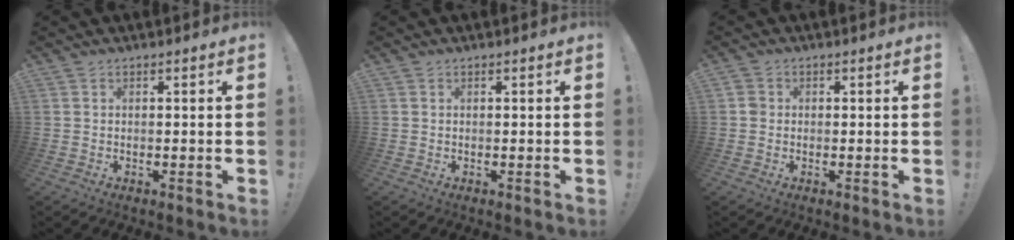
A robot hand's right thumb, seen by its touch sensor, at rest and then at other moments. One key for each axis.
{"total": 0.0}
{"total": 2.1, "fx": -0.1, "fy": 1.9, "fz": 0.9, "tx": -0.013, "ty": 0.007, "tz": -0.003}